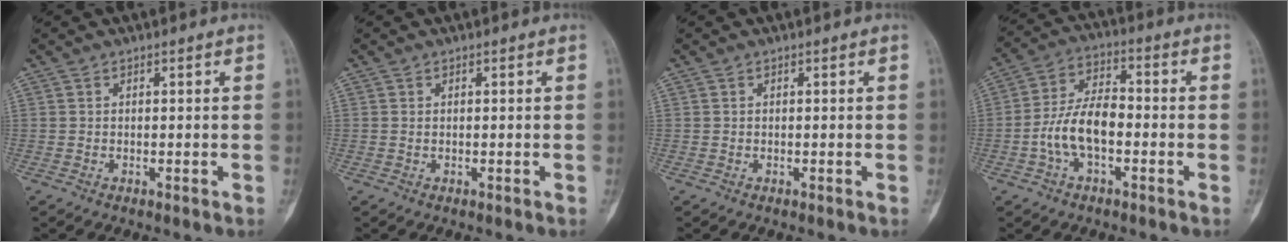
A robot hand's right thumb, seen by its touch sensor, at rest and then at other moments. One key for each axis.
{"total": 0.0}
{"total": 0.0}
{"total": 10.2, "fx": -2.5, "fy": 5.3, "fz": 8.4, "tx": -0.159, "ty": 0.036, "tz": -0.053}